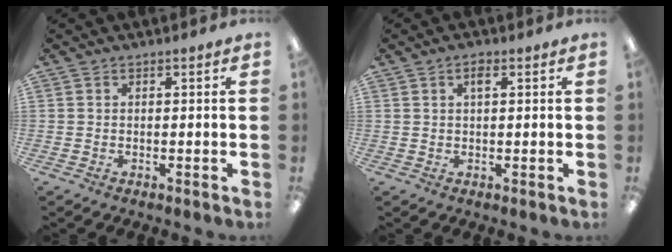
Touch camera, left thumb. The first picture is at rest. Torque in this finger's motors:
{"motor_torque": [-0.08, 0.01, -0.08, -0.23, 0.04]}